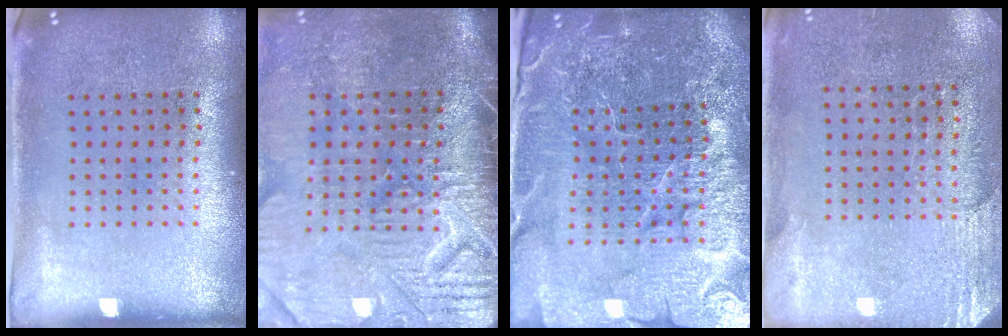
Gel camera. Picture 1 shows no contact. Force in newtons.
{"total": 4.6, "press": 4.0, "slide": 2.2}
{"total": 6.1, "press": 5.4, "slide": 2.8}
{"total": 2.6, "press": 2.3, "slide": 1.2}